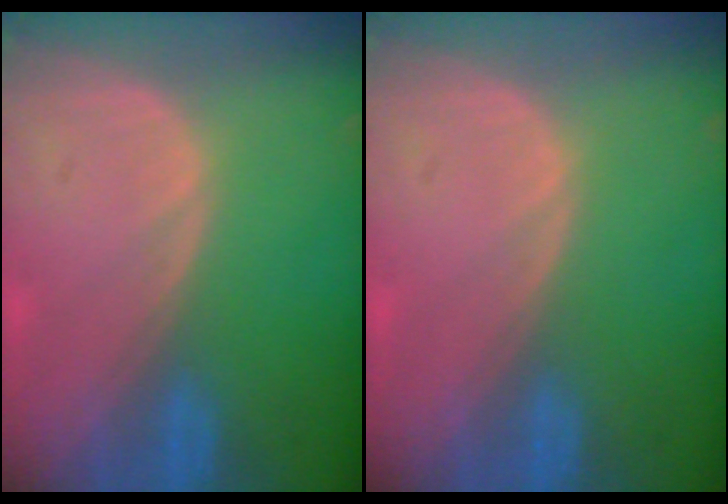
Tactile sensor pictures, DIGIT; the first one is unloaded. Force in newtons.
{"total": 0.0}